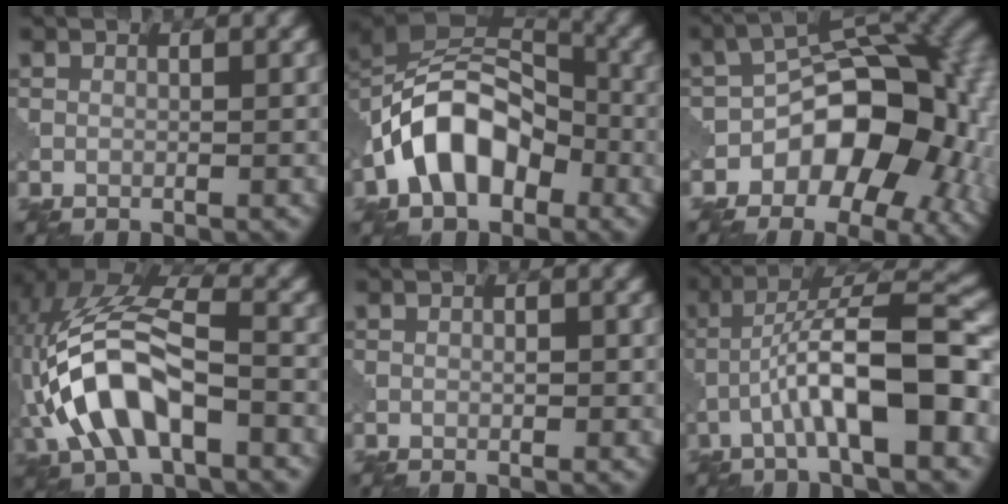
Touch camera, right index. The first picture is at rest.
{"total": 9.9, "force": [-3.3, 6.4, 6.8], "torque": [-0.115, 0.018, -0.076]}
{"total": 13.9, "force": [-3.5, 8.9, 10.1], "torque": [-0.110, -0.002, -0.057]}
{"total": 11.0, "force": [-3.0, 5.6, 8.9], "torque": [-0.187, 0.014, -0.062]}
{"total": 0.8, "force": [0.0, 0.4, 0.7], "torque": [-0.009, 0.002, -0.001]}
{"total": 9.1, "force": [-2.6, 1.9, 8.5], "torque": [-0.136, 0.022, -0.043]}